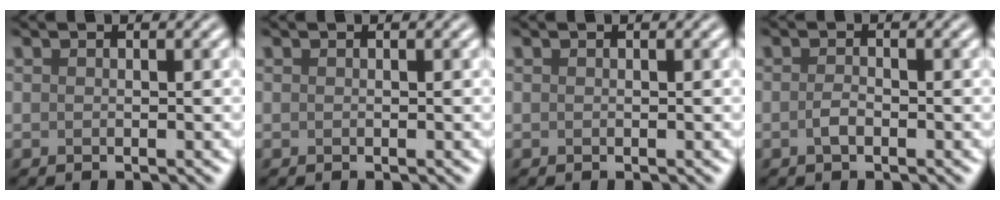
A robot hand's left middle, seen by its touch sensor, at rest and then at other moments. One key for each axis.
{"total": 0.0}
{"total": 0.0}
{"total": 1.2, "fx": -0.5, "fy": 0.5, "fz": 0.9, "tx": -0.023, "ty": 0.001, "tz": -0.012}